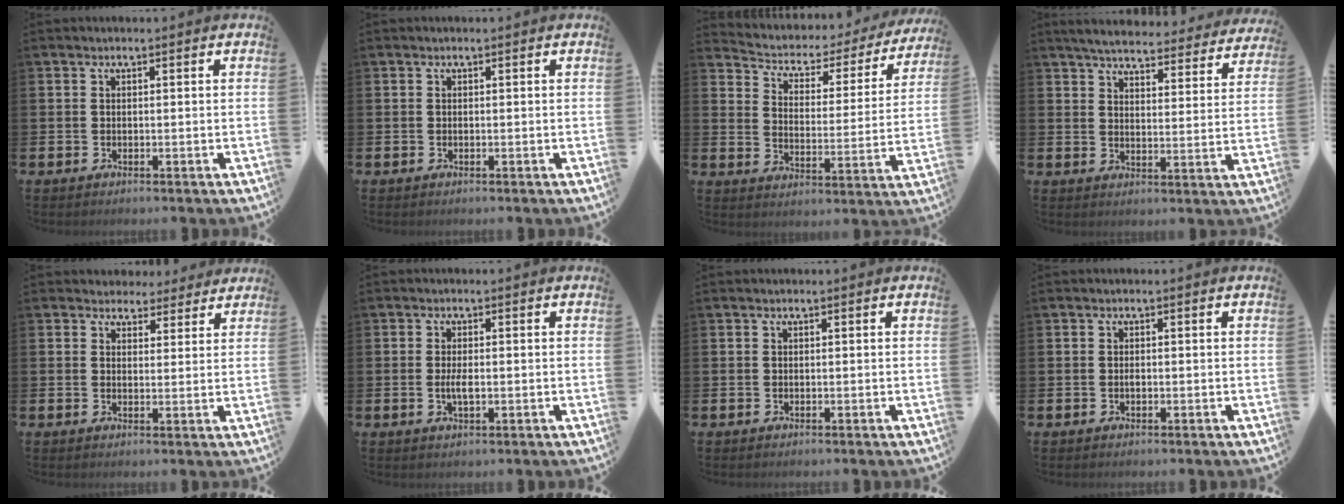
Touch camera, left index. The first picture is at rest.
{"total": 0.0}
{"total": 3.6, "force": [3.1, 1.8, 0.8], "torque": [-0.039, -0.031, 0.040]}
{"total": 5.1, "force": [5.0, 0.5, 1.1], "torque": [-0.036, -0.038, 0.083]}
{"total": 3.7, "force": [3.2, 1.7, 0.0], "torque": [0.000, -0.017, 0.056]}
{"total": 2.4, "force": [-0.2, 0.8, 2.2], "torque": [-0.040, -0.001, -0.004]}
{"total": 0.0}
{"total": 0.5, "force": [-0.1, 0.2, 0.4], "torque": [-0.009, -0.001, -0.003]}